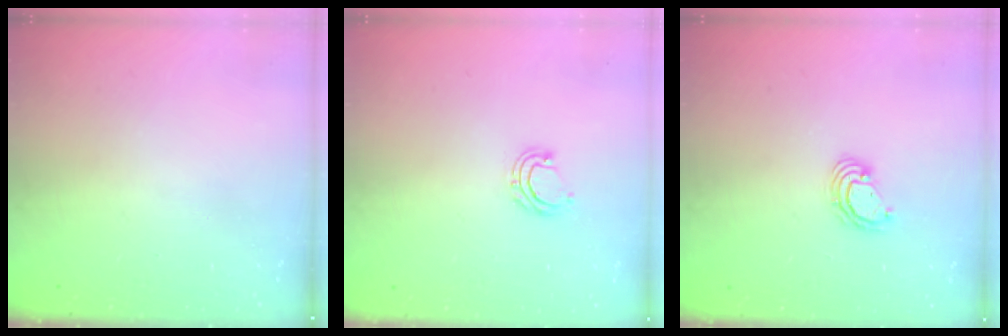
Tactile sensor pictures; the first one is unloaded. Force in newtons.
{"total": 6.3, "press": 6.2, "slide": 1.0}
{"total": 3.8, "press": 3.8, "slide": 0.1}